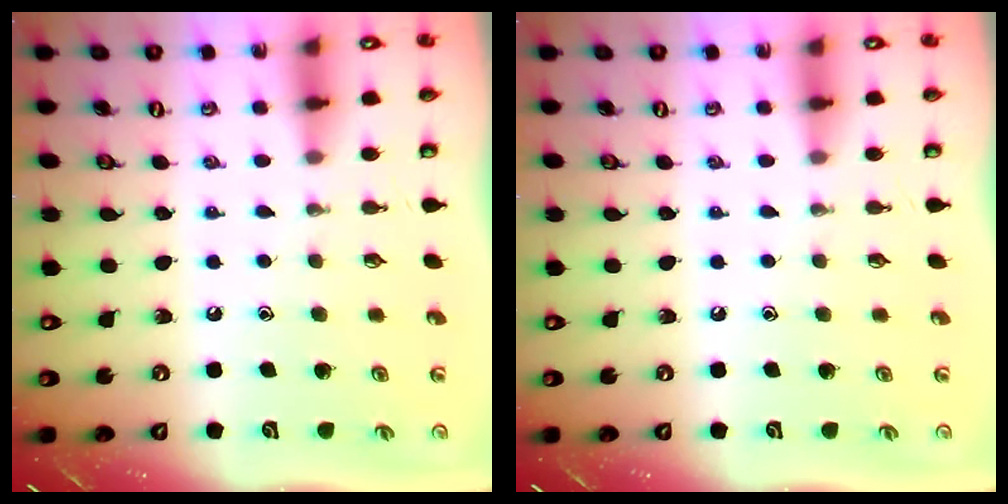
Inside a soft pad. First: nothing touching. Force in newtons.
{"total": 0.0}